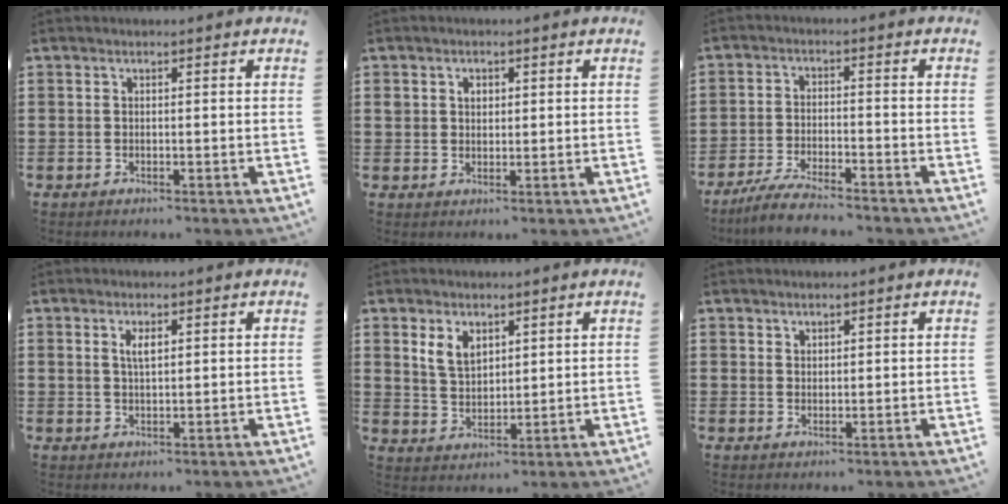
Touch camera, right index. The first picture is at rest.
{"total": 2.0, "force": [0.8, 1.6, 0.8], "torque": [-0.022, 0.009, 0.014]}
{"total": 4.7, "force": [-4.4, 0.1, 1.7], "torque": [-0.043, -0.007, -0.087]}
{"total": 2.5, "force": [0.9, 0.9, 2.1], "torque": [-0.045, 0.004, 0.015]}
{"total": 4.6, "force": [2.4, 2.9, 2.7], "torque": [-0.062, 0.009, 0.043]}
{"total": 1.5, "force": [1.3, 0.8, 0.0], "torque": [-0.002, 0.001, 0.026]}